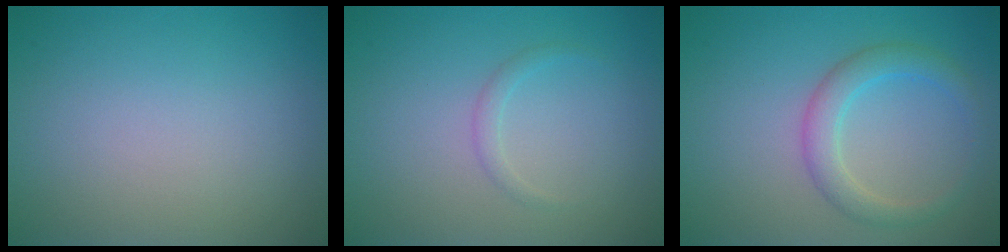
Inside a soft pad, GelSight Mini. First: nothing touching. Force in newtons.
{"total": 0.9, "press": 0.9, "slide": 0.0}
{"total": 2.9, "press": 2.9, "slide": 0.2}